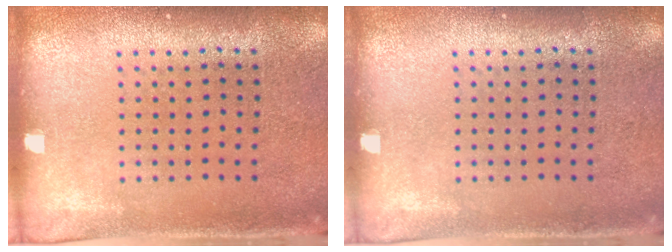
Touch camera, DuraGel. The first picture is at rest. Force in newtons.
{"total": 0.0}